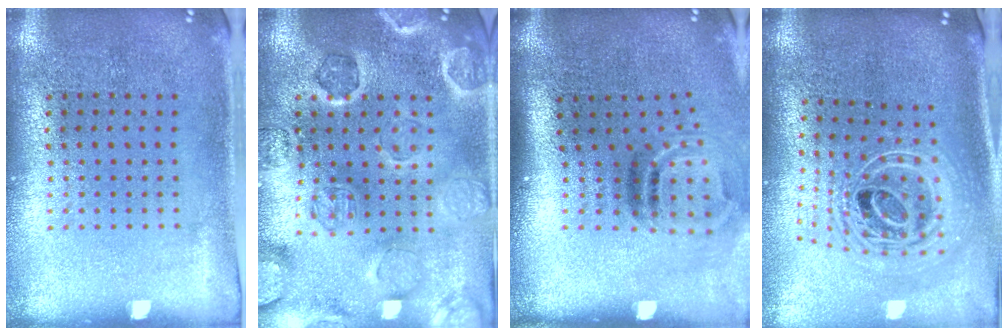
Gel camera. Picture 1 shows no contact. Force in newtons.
{"total": 2.1, "press": 2.1, "slide": 0.1}
{"total": 2.0, "press": 1.2, "slide": 1.6}
{"total": 2.6, "press": 1.9, "slide": 1.8}